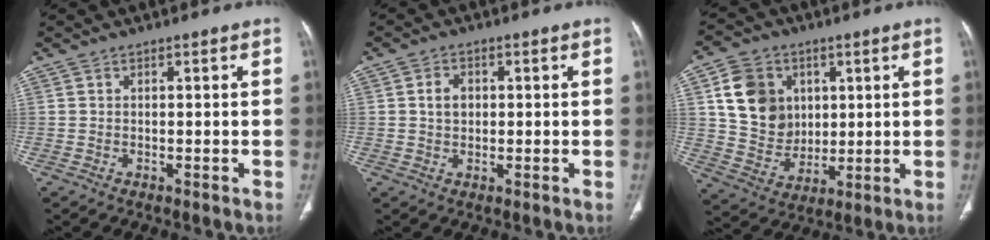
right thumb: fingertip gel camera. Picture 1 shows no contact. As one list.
[{"total": 3.4, "force": [0.6, 2.6, 2.2], "torque": [-0.025, 0.003, 0.010]}, {"total": 13.6, "force": [3.9, 11.2, 6.5], "torque": [-0.081, -0.013, 0.083]}]